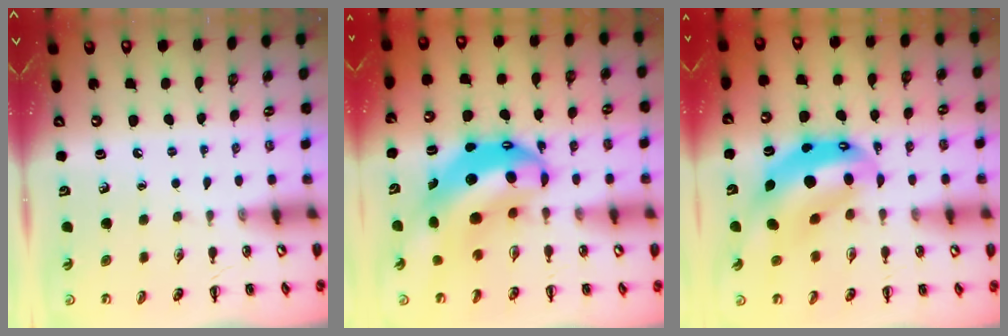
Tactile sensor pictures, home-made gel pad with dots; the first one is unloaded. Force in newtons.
{"total": 13.6, "press": 13.3, "slide": 2.8}
{"total": 12.8, "press": 12.4, "slide": 3.2}